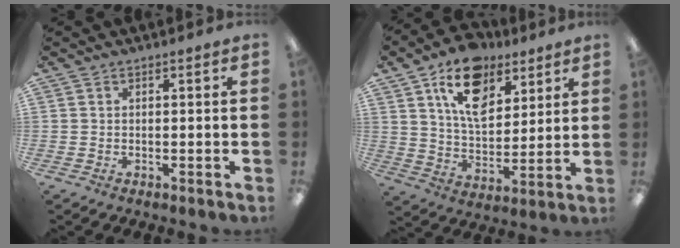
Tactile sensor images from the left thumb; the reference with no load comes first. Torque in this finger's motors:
{"motor_torque": [0.39, 0.55, 1.17, -1.60, 0.12]}